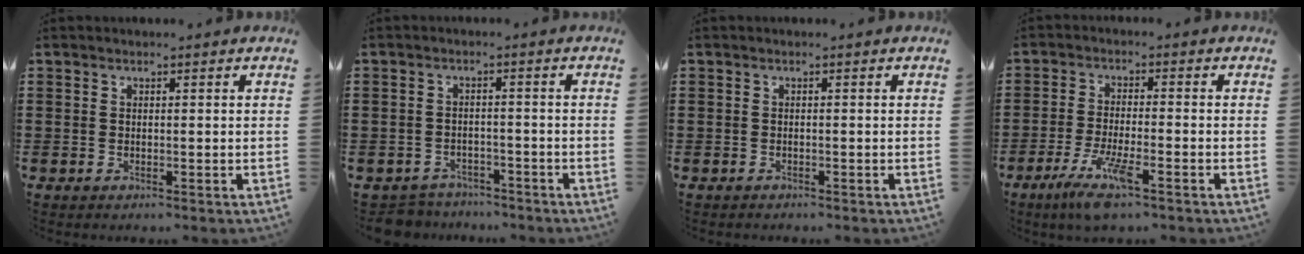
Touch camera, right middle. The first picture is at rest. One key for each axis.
{"total": 3.3, "fx": -3.2, "fy": 0.6, "fz": -0.3, "tx": -0.005, "ty": -0.003, "tz": -0.070}
{"total": 0.5, "fx": -0.5, "fy": 0.1, "fz": -0.1, "tx": 0.000, "ty": 0.000, "tz": -0.011}
{"total": 7.0, "fx": -4.3, "fy": 0.7, "fz": 5.4, "tx": -0.117, "ty": -0.016, "tz": -0.081}